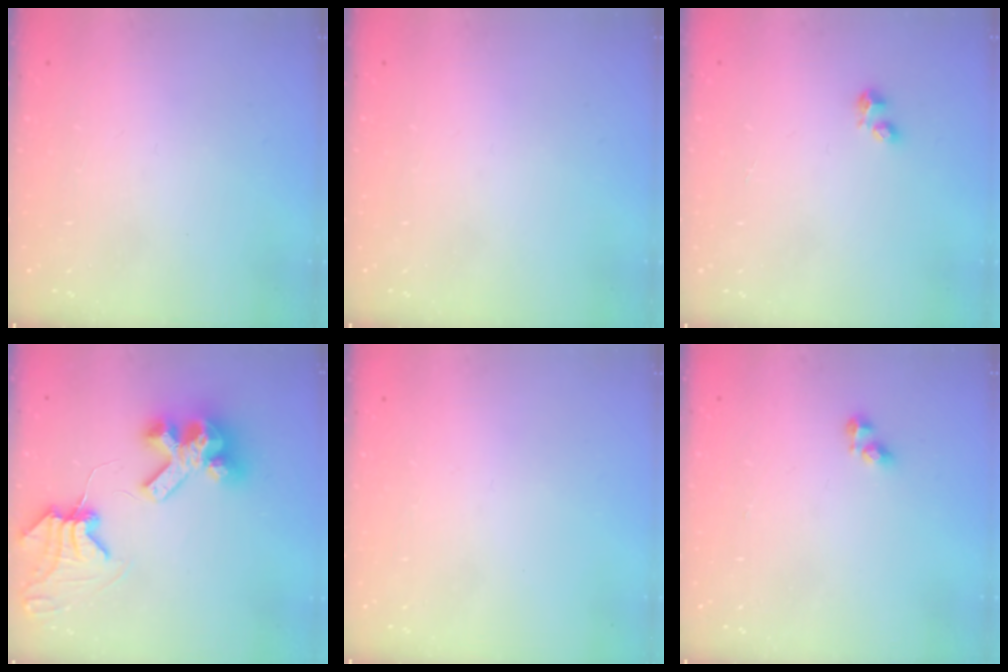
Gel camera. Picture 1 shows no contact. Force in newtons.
{"total": 0.0}
{"total": 2.9, "press": 2.8, "slide": 0.6}
{"total": 11.3, "press": 11.2, "slide": 1.3}
{"total": 0.0}
{"total": 2.8, "press": 2.8, "slide": 0.3}